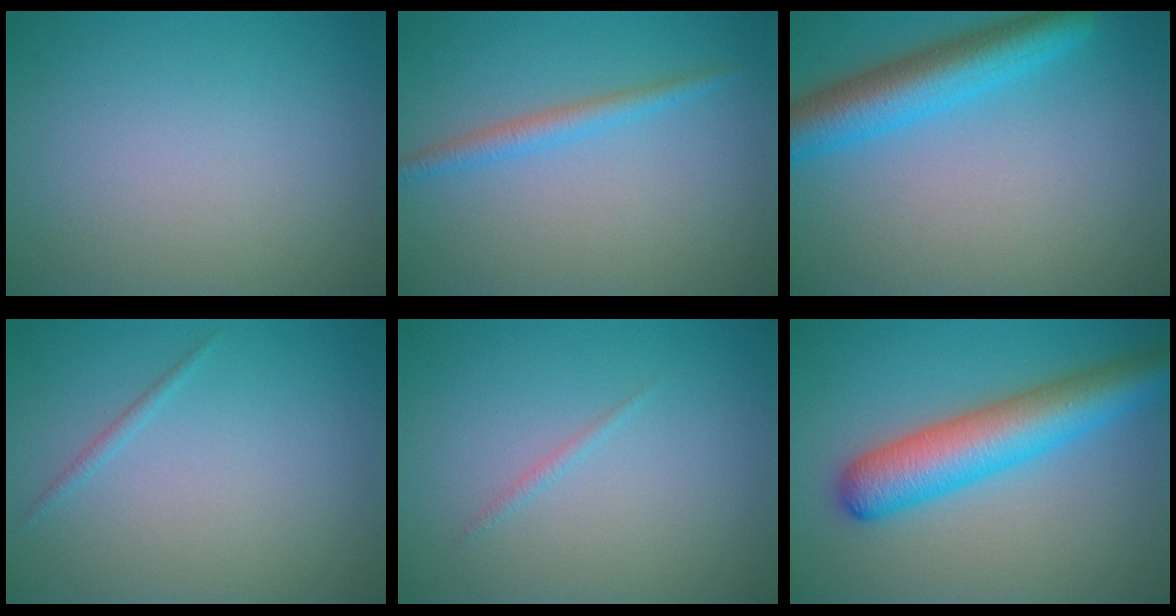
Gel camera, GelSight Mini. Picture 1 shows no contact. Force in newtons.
{"total": 2.0, "press": 2.0, "slide": 0.1}
{"total": 6.1, "press": 6.1, "slide": 0.3}
{"total": 0.7, "press": 0.7, "slide": 0.1}
{"total": 0.6, "press": 0.6, "slide": 0.1}
{"total": 7.4, "press": 7.4, "slide": 0.2}